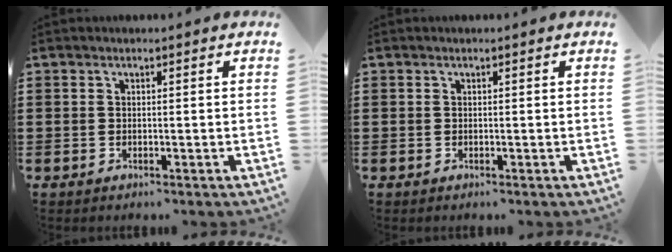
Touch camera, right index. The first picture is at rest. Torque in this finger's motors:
{"motor_torque": [-0.20, 0.95, 0.00, -0.01]}